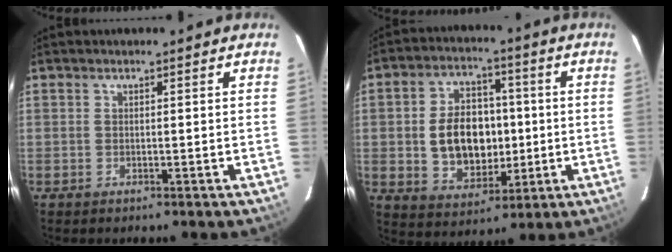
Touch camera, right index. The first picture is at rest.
{"total": 12.9, "force": [-0.4, 9.3, 9.0], "torque": [-0.178, 0.020, 0.011]}